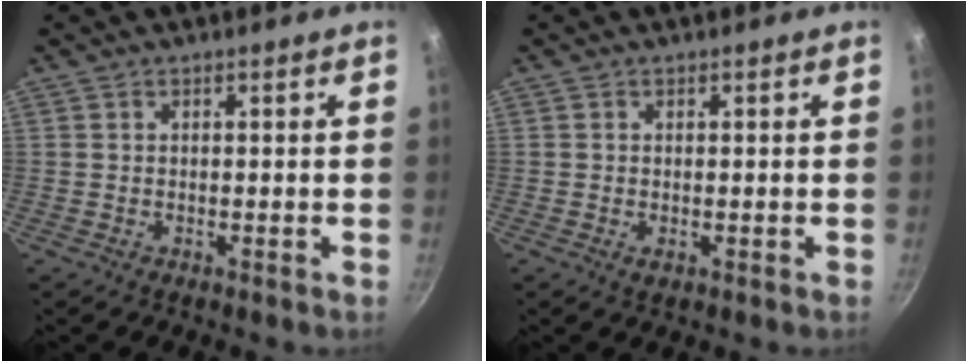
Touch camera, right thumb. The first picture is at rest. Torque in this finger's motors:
{"motor_torque": [-0.17, 0.11, -0.05, 0.00, 0.03]}